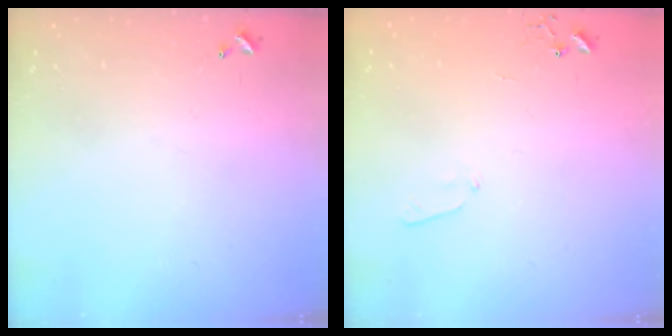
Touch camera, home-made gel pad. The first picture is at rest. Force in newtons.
{"total": 3.9, "press": 3.9, "slide": 0.6}